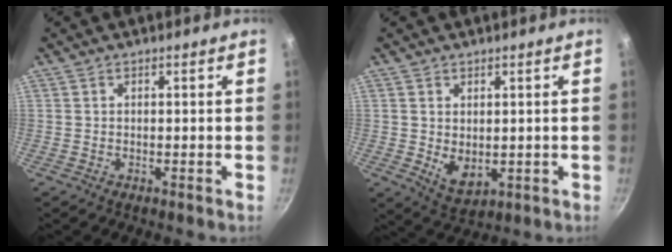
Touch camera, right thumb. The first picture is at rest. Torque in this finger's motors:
{"motor_torque": [-0.39, 0.44, -0.03, 0.06, 0.04]}